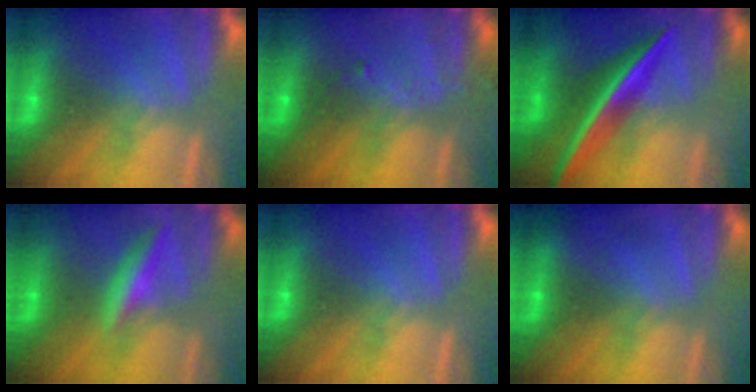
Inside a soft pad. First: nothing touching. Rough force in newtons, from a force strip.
{"total": 3.0}
{"total": 2.7}
{"total": 2.4}
{"total": 0.0}
{"total": 1.9}